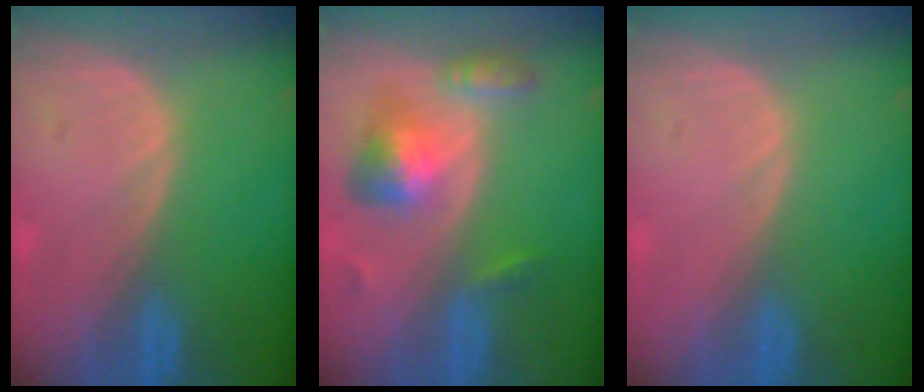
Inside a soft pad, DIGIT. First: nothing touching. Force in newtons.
{"total": 6.5, "press": 6.0, "slide": 2.5}
{"total": 0.0}